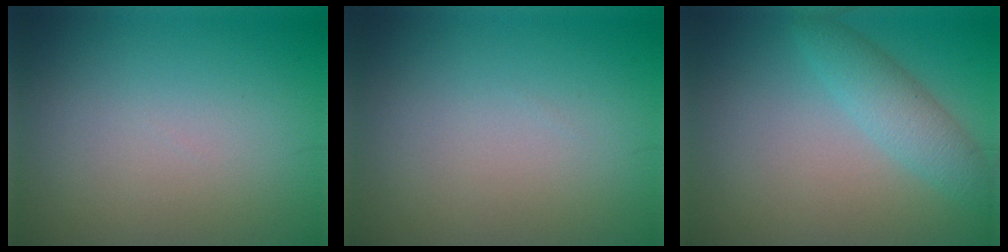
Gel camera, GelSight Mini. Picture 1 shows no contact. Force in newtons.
{"total": 0.0}
{"total": 3.0, "press": 3.0, "slide": 0.1}